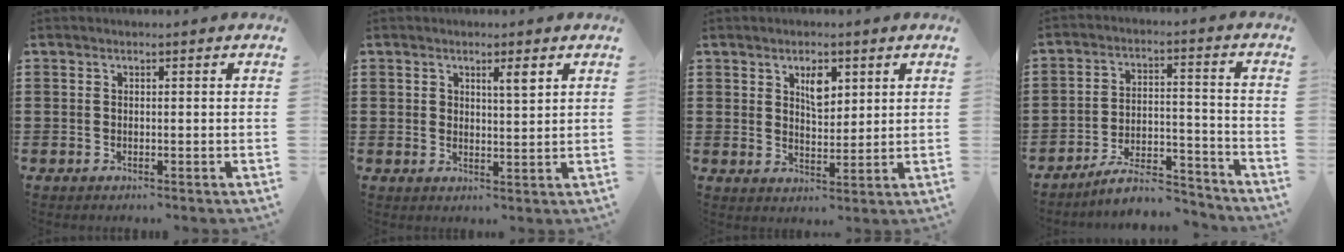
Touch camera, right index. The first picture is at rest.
{"total": 2.3, "force": [1.2, 0.7, 1.8], "torque": [-0.028, 0.000, 0.018]}
{"total": 4.1, "force": [2.1, 2.1, 2.8], "torque": [-0.047, 0.002, 0.033]}
{"total": 7.8, "force": [-6.8, 1.7, 3.4], "torque": [-0.060, 0.015, -0.128]}